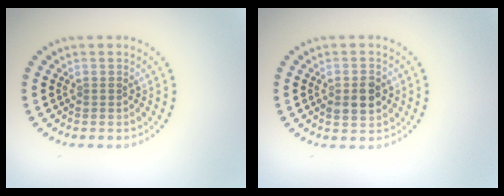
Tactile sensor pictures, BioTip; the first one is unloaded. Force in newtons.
{"total": 2.9, "press": 2.9, "slide": 0.2}